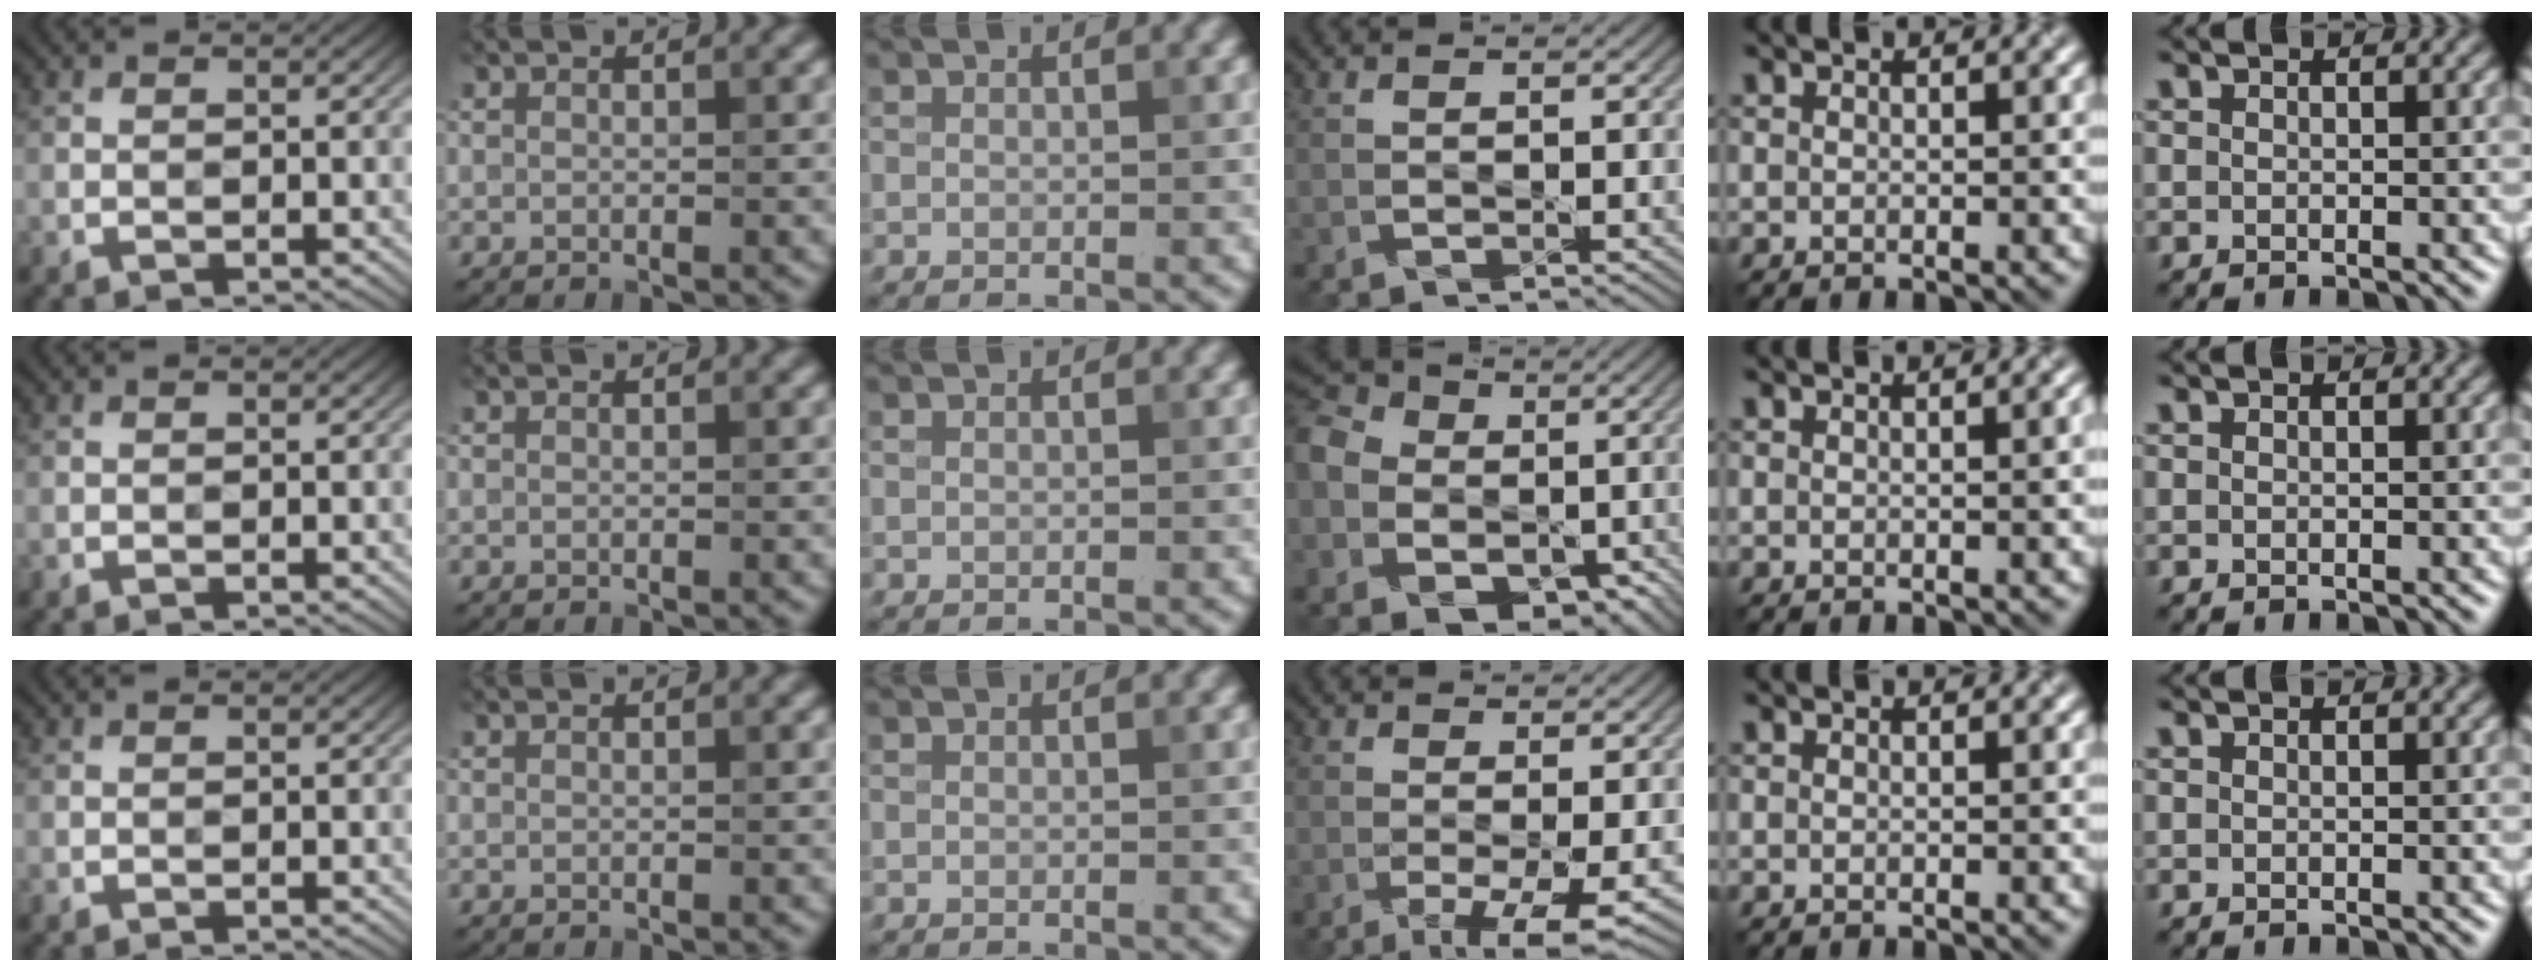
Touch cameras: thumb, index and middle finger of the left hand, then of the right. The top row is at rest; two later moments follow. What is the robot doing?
{"motion": "pour", "object": "watering can"}